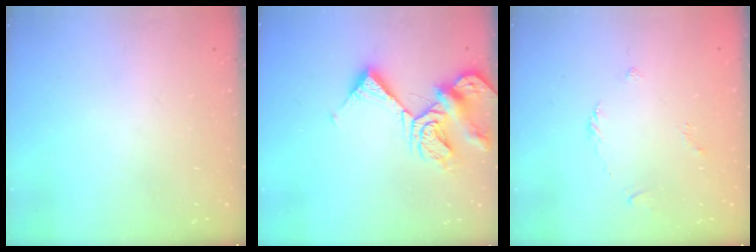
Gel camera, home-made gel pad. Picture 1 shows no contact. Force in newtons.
{"total": 11.0, "press": 10.9, "slide": 1.3}
{"total": 2.8, "press": 2.7, "slide": 0.7}